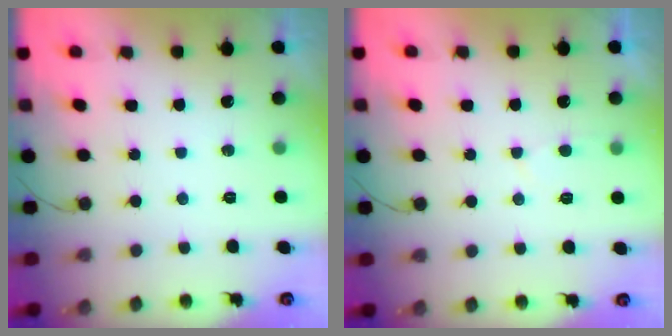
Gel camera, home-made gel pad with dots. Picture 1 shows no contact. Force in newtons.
{"total": 2.3, "press": 2.3, "slide": 0.3}